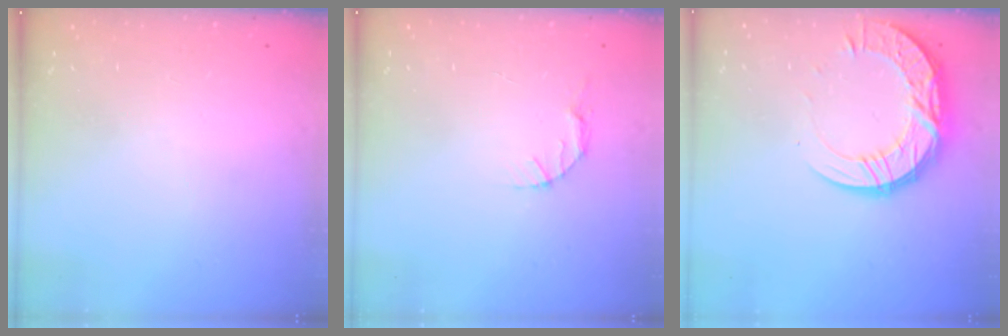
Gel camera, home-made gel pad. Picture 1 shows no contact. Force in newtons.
{"total": 2.7, "press": 2.7, "slide": 0.4}
{"total": 15.3, "press": 15.3, "slide": 1.2}